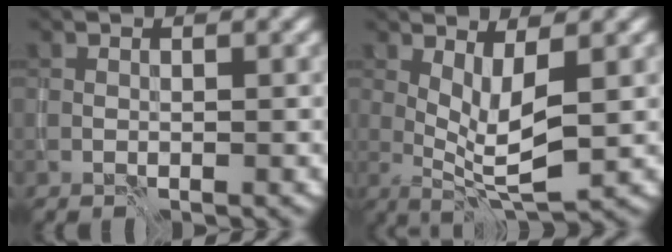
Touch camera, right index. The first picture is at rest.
{"total": 4.4, "force": [0.4, 1.1, 4.3], "torque": [-0.074, -0.012, 0.013]}